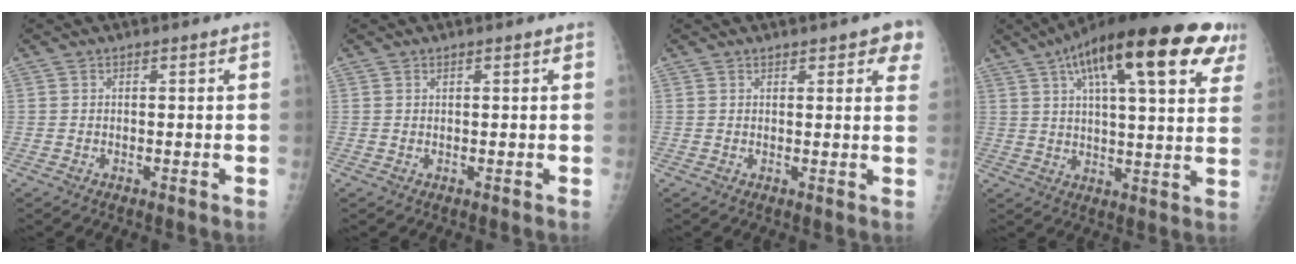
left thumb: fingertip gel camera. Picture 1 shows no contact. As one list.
[{"total": 0.0}, {"total": 5.3, "force": [3.2, 2.0, 3.6], "torque": [-0.012, -0.008, 0.032]}, {"total": 25.4, "force": [12.7, 7.7, 20.6], "torque": [-0.294, 0.007, 0.181]}]